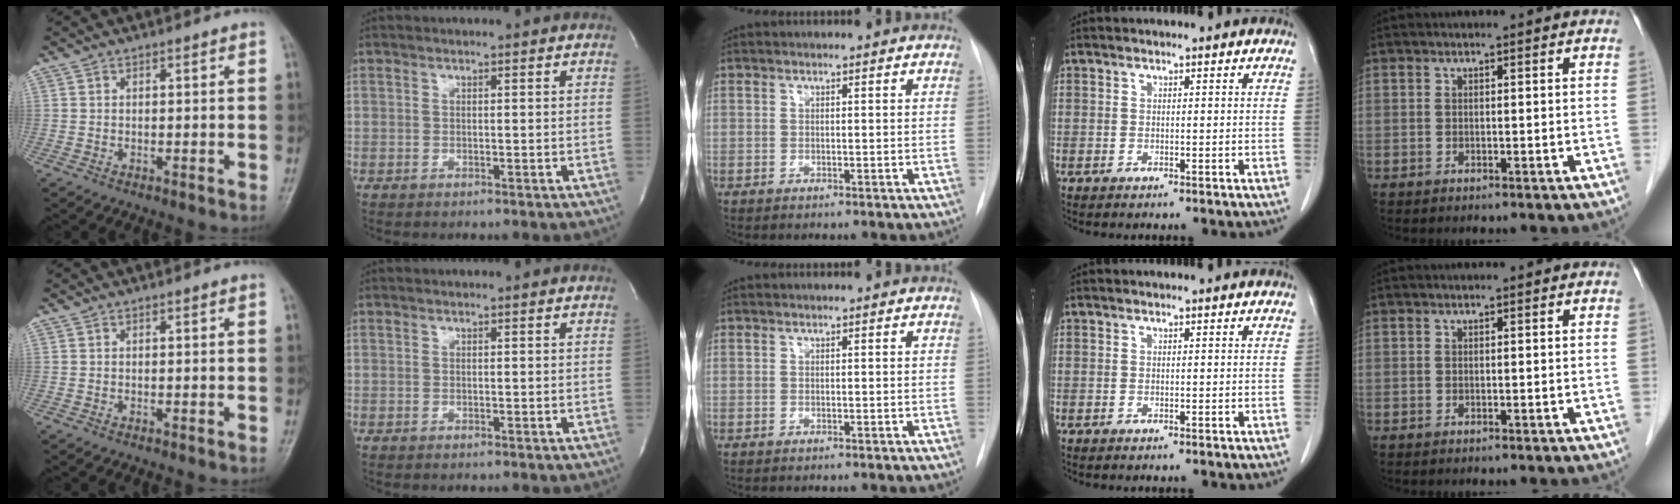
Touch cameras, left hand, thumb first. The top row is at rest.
{}